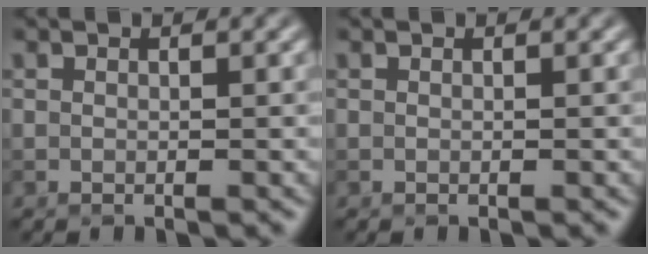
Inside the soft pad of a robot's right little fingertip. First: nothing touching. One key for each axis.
{"total": 0.0}